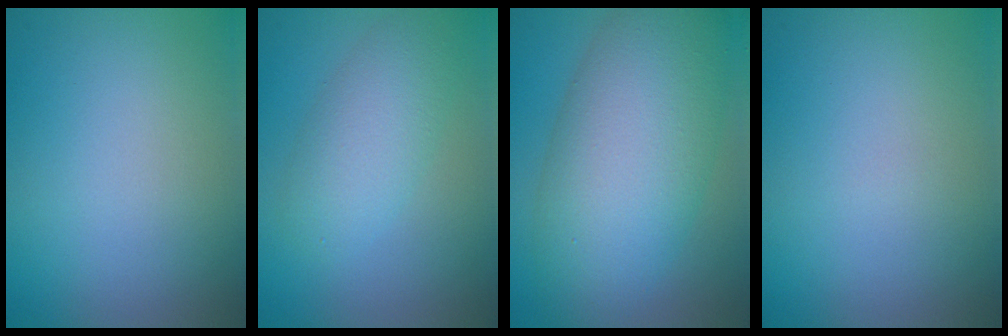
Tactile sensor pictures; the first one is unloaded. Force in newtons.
{"total": 4.1, "press": 4.1, "slide": 0.1}
{"total": 10.5, "press": 10.5, "slide": 0.2}
{"total": 0.0}